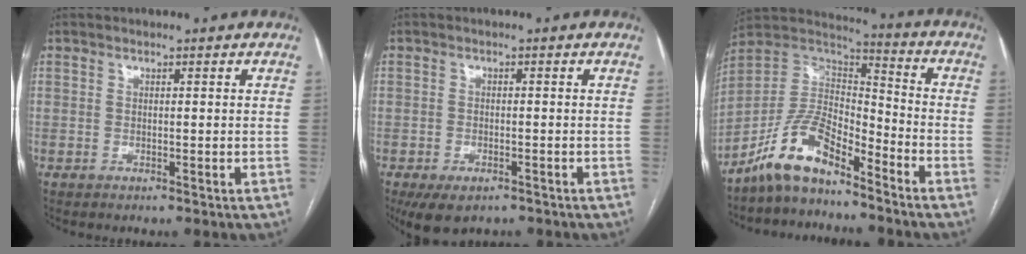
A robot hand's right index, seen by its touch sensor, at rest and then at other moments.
{"total": 5.7, "force": [-3.9, 2.9, 3.1], "torque": [-0.052, -0.007, -0.057]}
{"total": 11.5, "force": [-8.9, 3.6, 6.3], "torque": [-0.130, 0.028, -0.172]}